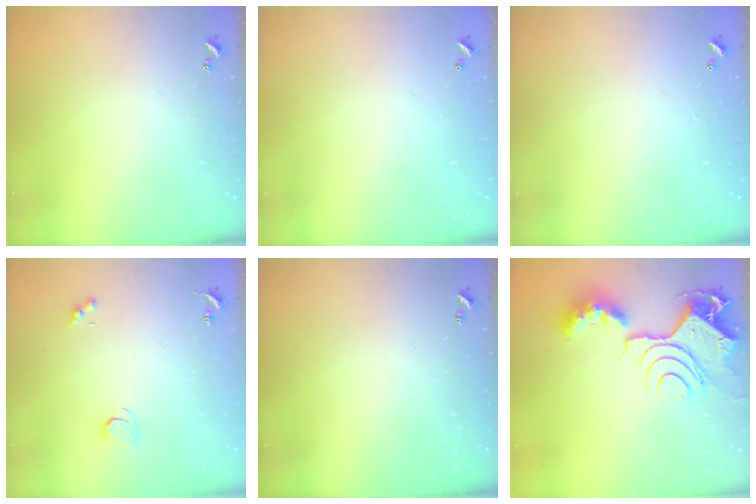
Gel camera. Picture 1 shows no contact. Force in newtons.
{"total": 2.8, "press": 2.8, "slide": 0.1}
{"total": 2.9, "press": 2.9, "slide": 0.1}
{"total": 2.1, "press": 2.1, "slide": 0.4}
{"total": 0.0}
{"total": 15.5, "press": 15.4, "slide": 1.8}